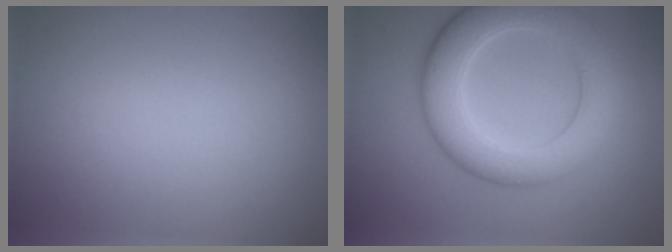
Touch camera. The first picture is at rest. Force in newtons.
{"total": 7.1, "press": 7.1, "slide": 0.1}